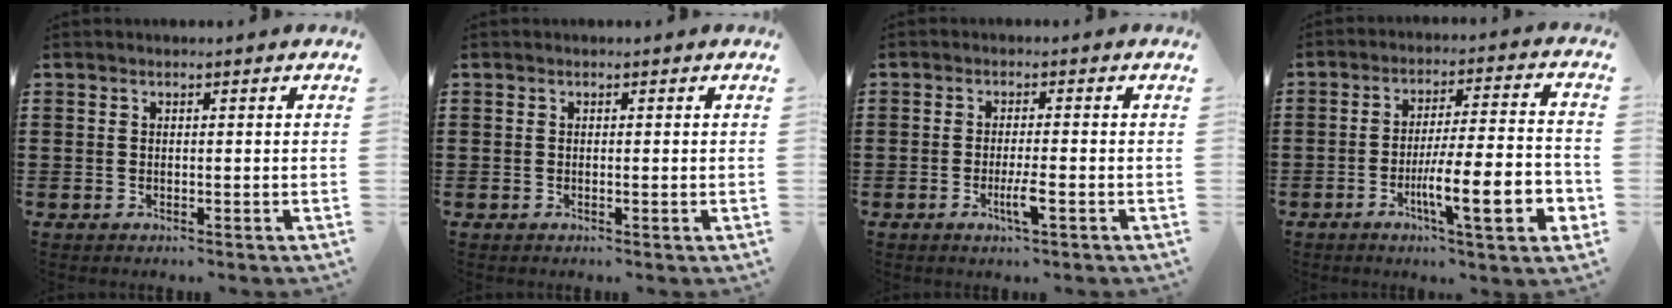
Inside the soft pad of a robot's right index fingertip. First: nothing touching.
{"total": 0.0}
{"total": 3.3, "force": [-1.4, 0.2, 3.0], "torque": [-0.059, -0.006, -0.028]}
{"total": 12.5, "force": [-4.5, 2.1, 11.5], "torque": [-0.207, -0.003, -0.080]}